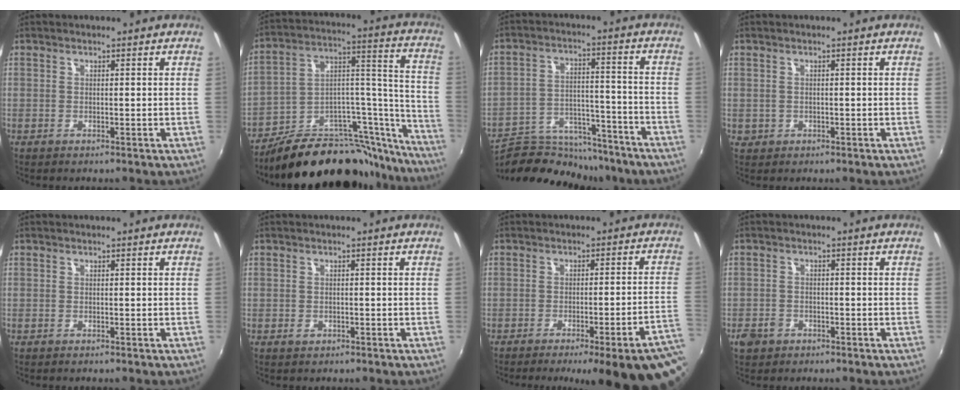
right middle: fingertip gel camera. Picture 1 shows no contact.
{"total": 26.7, "force": [-21.7, 9.7, 12.1], "torque": [-0.133, 0.065, -0.314]}
{"total": 21.3, "force": [-18.5, 7.0, 8.1], "torque": [-0.161, 0.003, -0.265]}
{"total": 1.4, "force": [-0.2, 1.4, 0.4], "torque": [-0.006, -0.002, -0.002]}
{"total": 0.0}
{"total": 1.1, "force": [-0.6, 0.9, 0.4], "torque": [-0.007, -0.001, -0.006]}
{"total": 19.6, "force": [-15.0, 2.4, 12.4], "torque": [-0.134, -0.016, -0.184]}
{"total": 3.7, "force": [-2.3, 2.7, 1.3], "torque": [-0.036, 0.000, -0.039]}